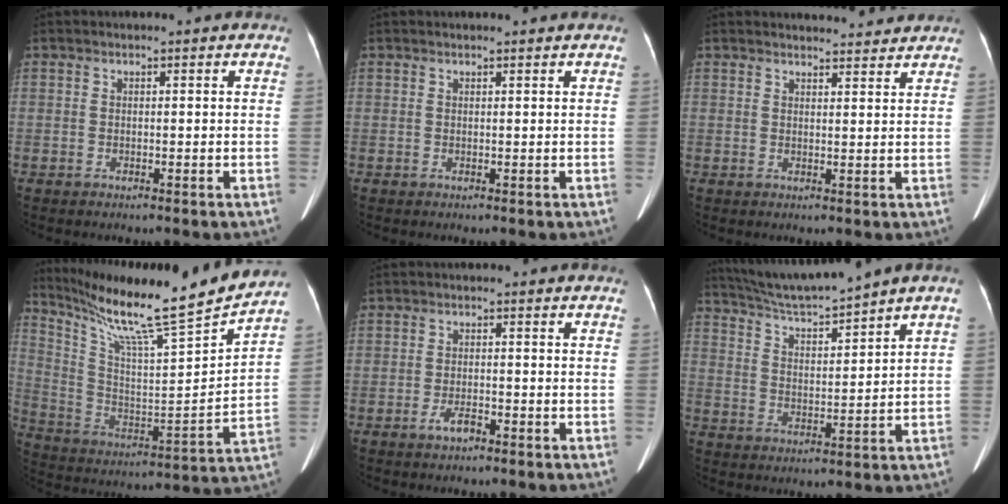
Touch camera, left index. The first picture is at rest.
{"total": 1.7, "force": [1.6, -0.1, 0.3], "torque": [-0.006, 0.007, 0.023]}
{"total": 6.5, "force": [6.3, 1.0, 0.9], "torque": [-0.006, 0.007, 0.066]}
{"total": 22.4, "force": [19.6, -1.0, 10.9], "torque": [-0.200, -0.043, 0.315]}
{"total": 2.4, "force": [-1.6, 0.8, 1.6], "torque": [-0.034, 0.000, -0.028]}
{"total": 9.7, "force": [8.8, -1.6, 3.7], "torque": [-0.067, 0.005, 0.164]}